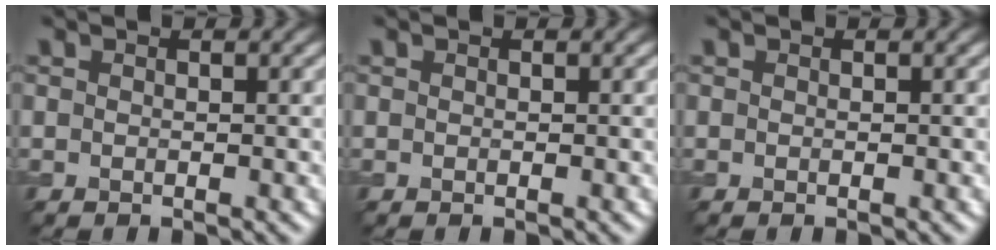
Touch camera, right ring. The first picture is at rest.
{"total": 0.0}
{"total": 0.0}